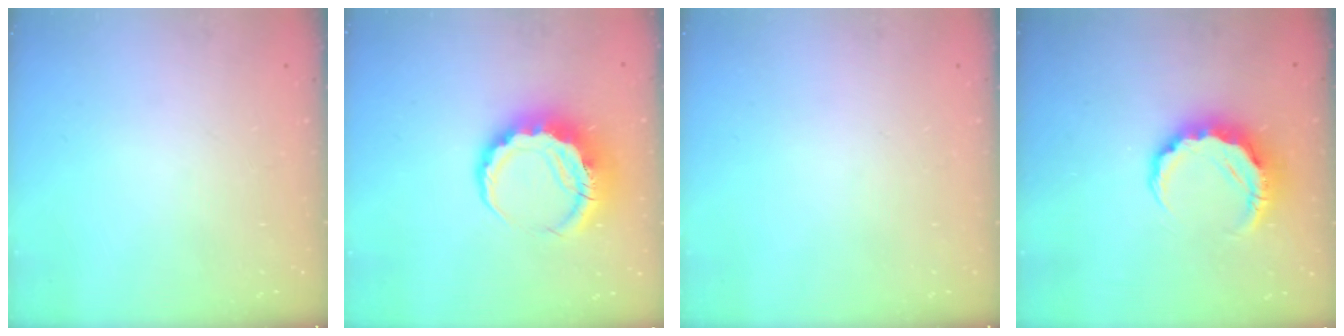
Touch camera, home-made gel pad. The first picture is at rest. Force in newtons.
{"total": 8.8, "press": 8.6, "slide": 1.9}
{"total": 0.0}
{"total": 8.1, "press": 7.9, "slide": 1.4}